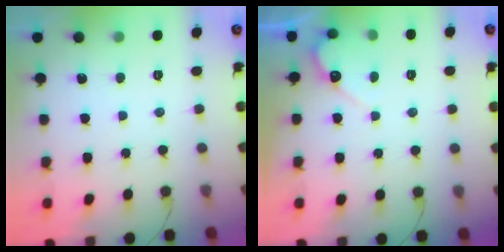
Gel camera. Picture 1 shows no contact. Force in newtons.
{"total": 4.8, "press": 4.8, "slide": 0.3}